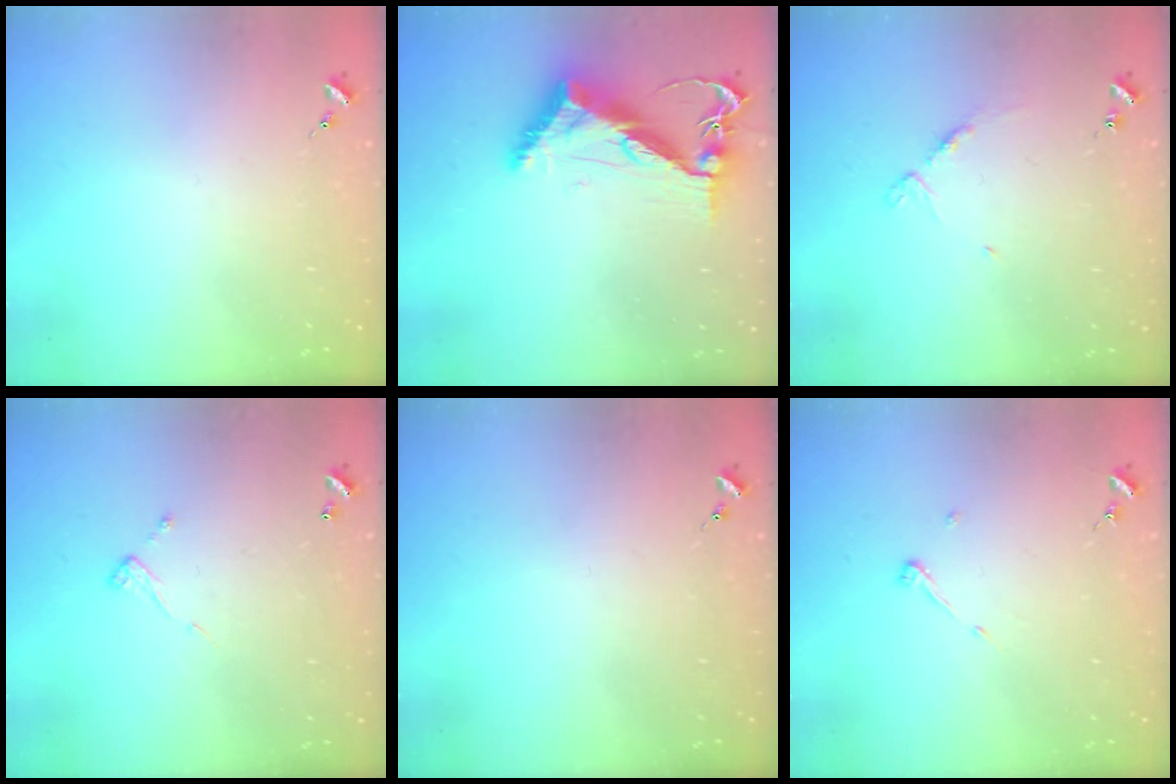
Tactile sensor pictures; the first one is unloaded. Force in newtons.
{"total": 10.7, "press": 10.6, "slide": 1.3}
{"total": 4.7, "press": 4.6, "slide": 0.5}
{"total": 5.3, "press": 5.3, "slide": 0.4}
{"total": 0.0}
{"total": 3.6, "press": 3.6, "slide": 0.4}